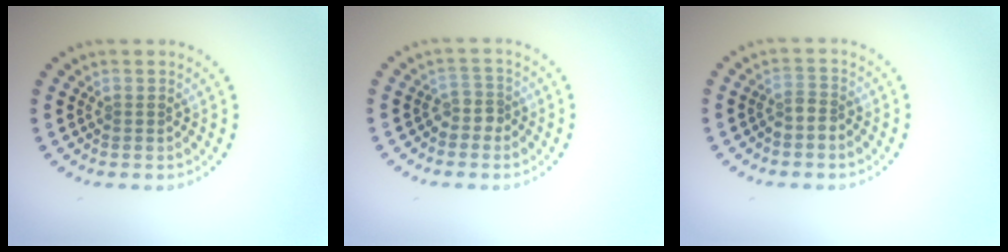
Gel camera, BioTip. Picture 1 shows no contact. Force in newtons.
{"total": 1.5, "press": 1.2, "slide": 0.9}
{"total": 1.5, "press": 1.2, "slide": 1.0}